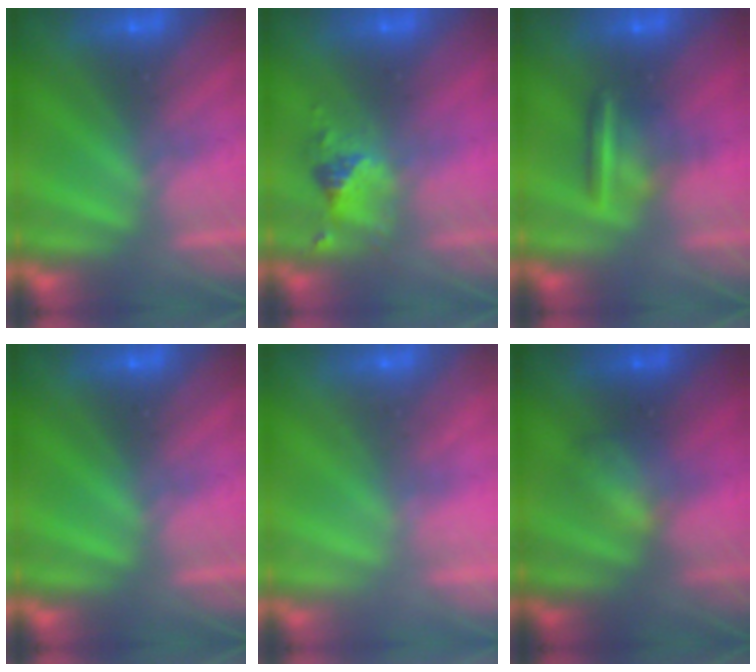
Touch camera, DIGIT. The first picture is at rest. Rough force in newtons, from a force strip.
{"total": 2.5}
{"total": 8.7}
{"total": 0.0}
{"total": 2.1}
{"total": 2.2}